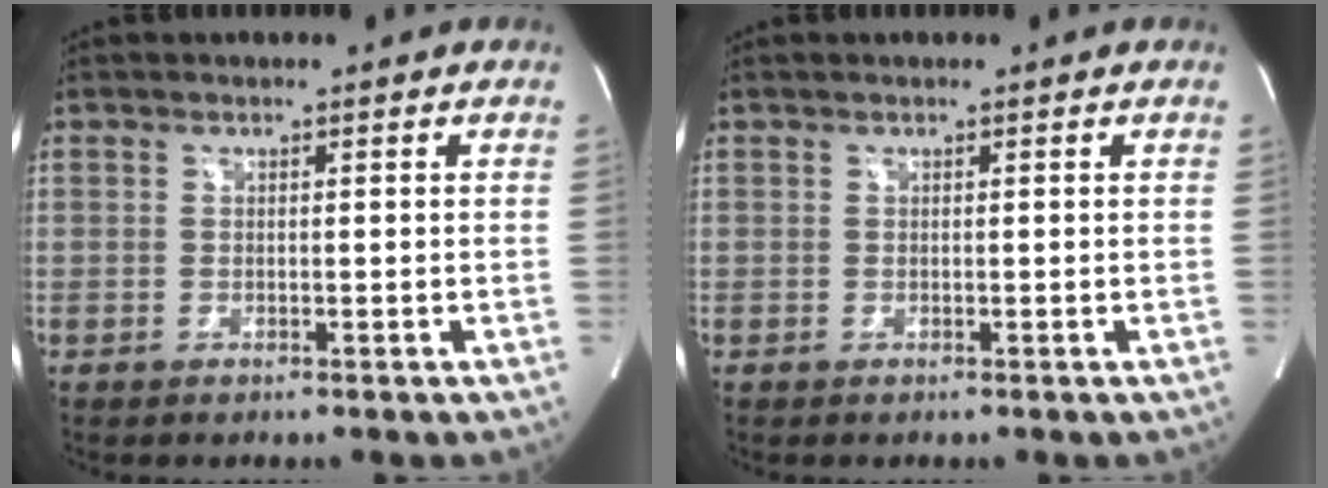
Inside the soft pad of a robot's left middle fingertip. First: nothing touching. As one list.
[{"total": 0.0}]